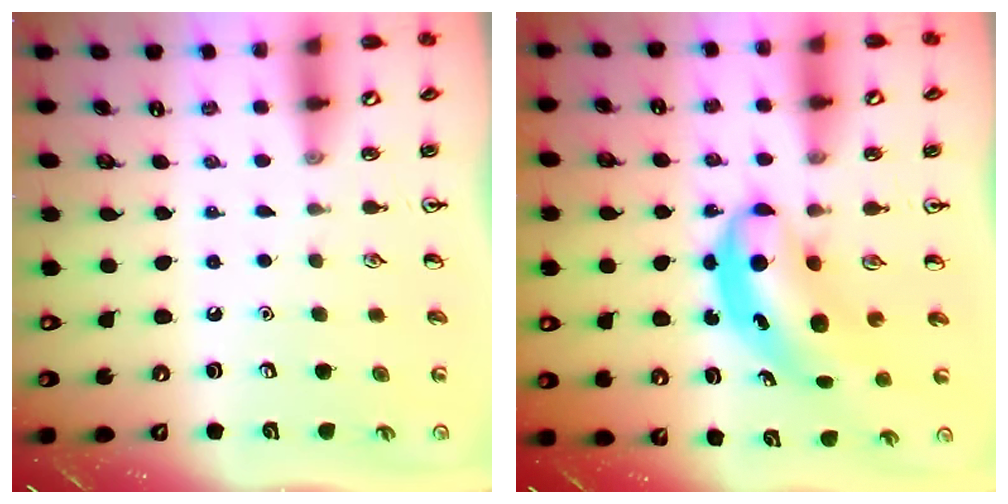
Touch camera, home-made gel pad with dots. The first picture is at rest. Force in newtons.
{"total": 7.6, "press": 7.5, "slide": 1.4}